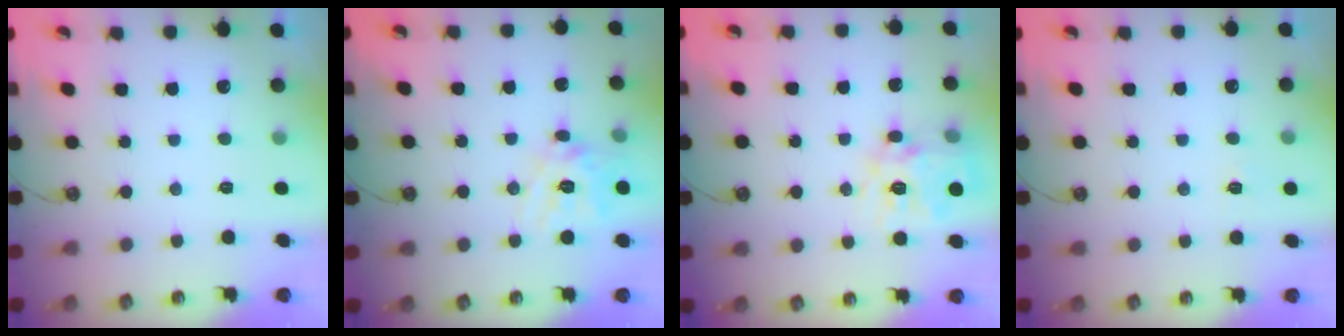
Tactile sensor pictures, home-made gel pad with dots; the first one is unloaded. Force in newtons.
{"total": 12.8, "press": 12.7, "slide": 1.4}
{"total": 14.0, "press": 14.0, "slide": 1.2}
{"total": 4.0, "press": 4.0, "slide": 0.4}